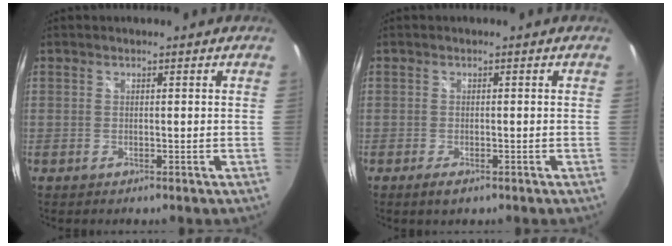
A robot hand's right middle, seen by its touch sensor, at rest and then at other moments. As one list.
[{"total": 2.0, "force": [-1.2, 0.8, 1.5], "torque": [-0.027, -0.007, -0.021]}]